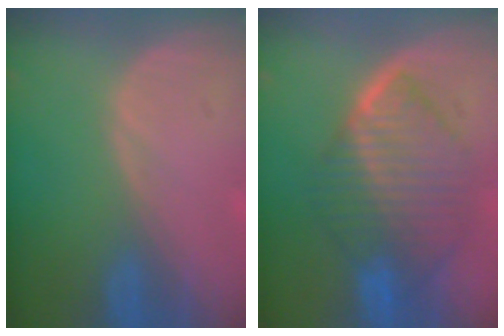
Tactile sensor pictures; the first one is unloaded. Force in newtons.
{"total": 10.6, "press": 10.5, "slide": 0.9}